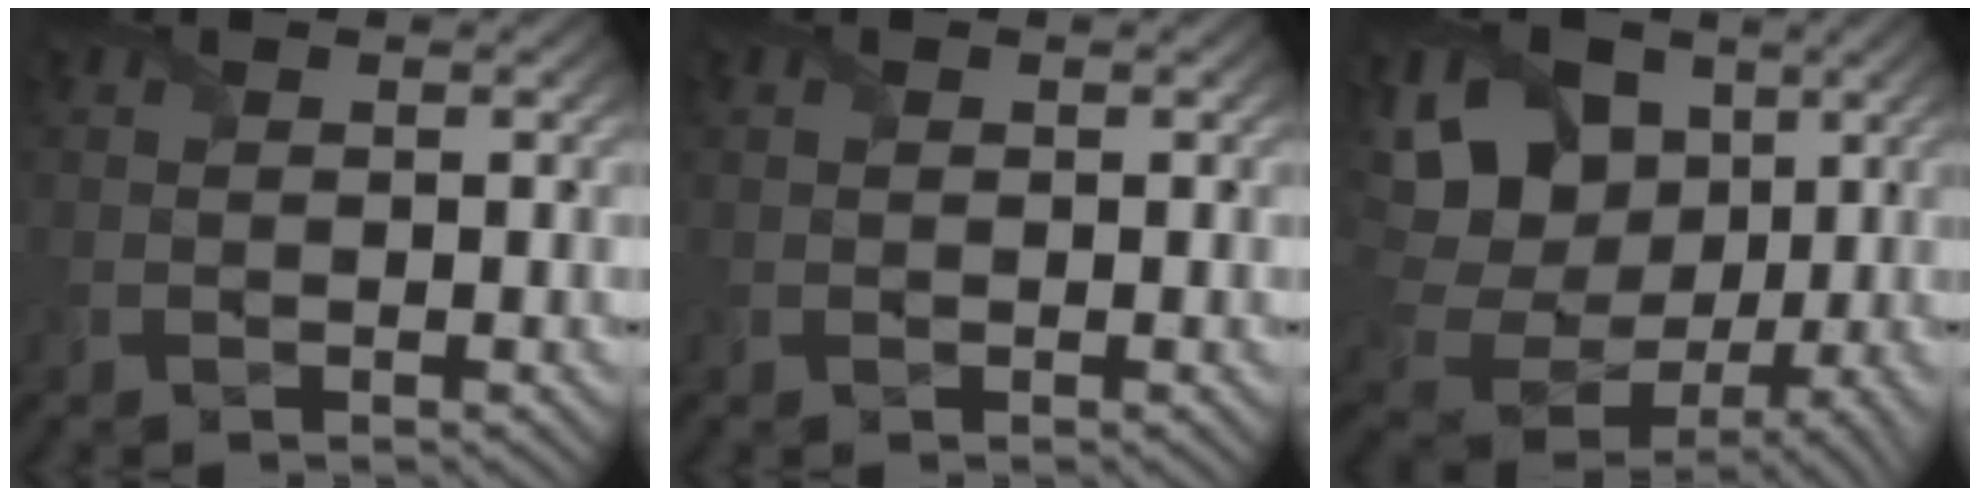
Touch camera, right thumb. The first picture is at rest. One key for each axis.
{"total": 1.0, "fx": 0.5, "fy": 0.7, "fz": 0.6, "tx": -0.012, "ty": 0.000, "tz": 0.012}
{"total": 15.5, "fx": 3.8, "fy": 11.9, "fz": 9.1, "tx": -0.217, "ty": 0.034, "tz": 0.070}